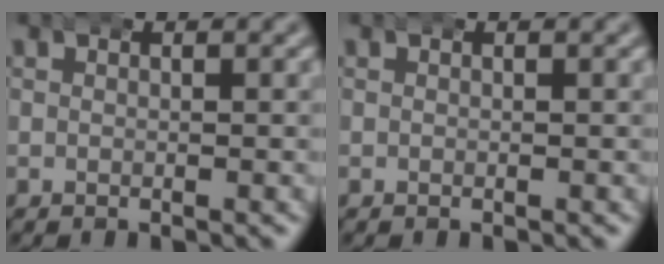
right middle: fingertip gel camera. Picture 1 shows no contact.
{"total": 0.0}